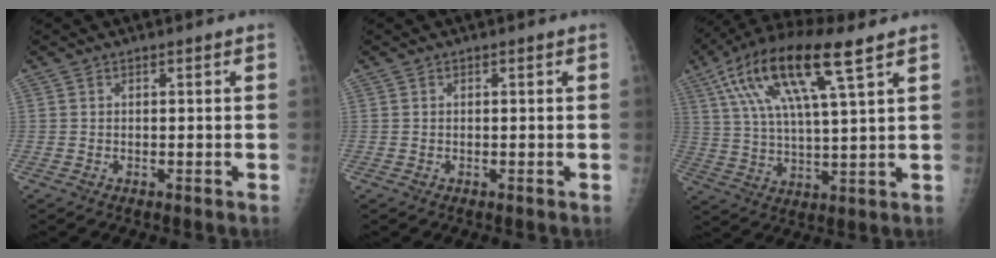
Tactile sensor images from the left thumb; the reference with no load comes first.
{"total": 0.0}
{"total": 16.9, "force": [8.4, 3.7, 14.1], "torque": [-0.276, -0.009, 0.157]}